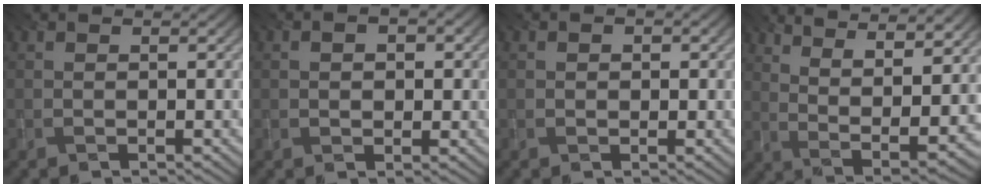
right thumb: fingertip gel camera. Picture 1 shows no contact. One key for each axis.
{"total": 2.7, "fx": 0.1, "fy": 1.7, "fz": 2.1, "tx": -0.033, "ty": -0.003, "tz": 0.003}
{"total": 1.0, "fx": 0.0, "fy": 0.8, "fz": 0.6, "tx": -0.009, "ty": -0.004, "tz": 0.001}
{"total": 13.4, "fx": 7.5, "fy": 4.2, "fz": 10.3, "tx": -0.184, "ty": 0.013, "tz": 0.117}